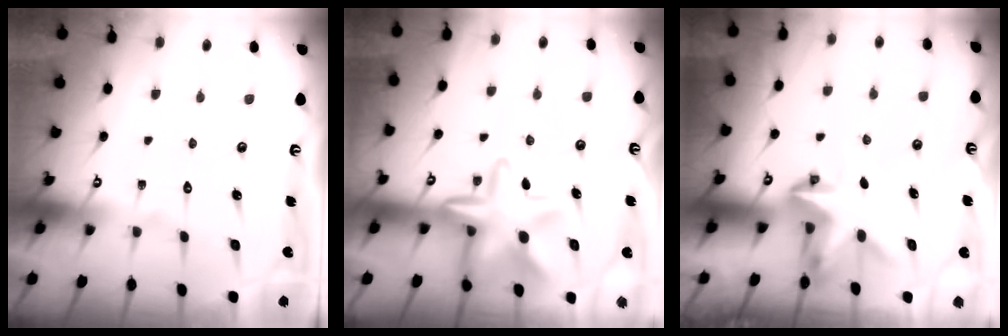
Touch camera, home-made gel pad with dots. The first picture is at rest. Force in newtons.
{"total": 12.5, "press": 12.4, "slide": 1.9}
{"total": 3.4, "press": 3.4, "slide": 0.2}